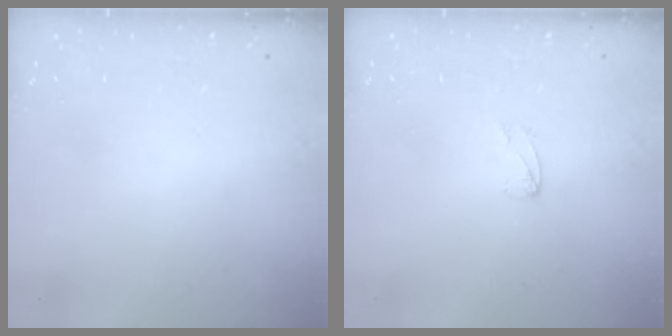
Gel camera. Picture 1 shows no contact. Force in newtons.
{"total": 1.7, "press": 1.7, "slide": 0.1}